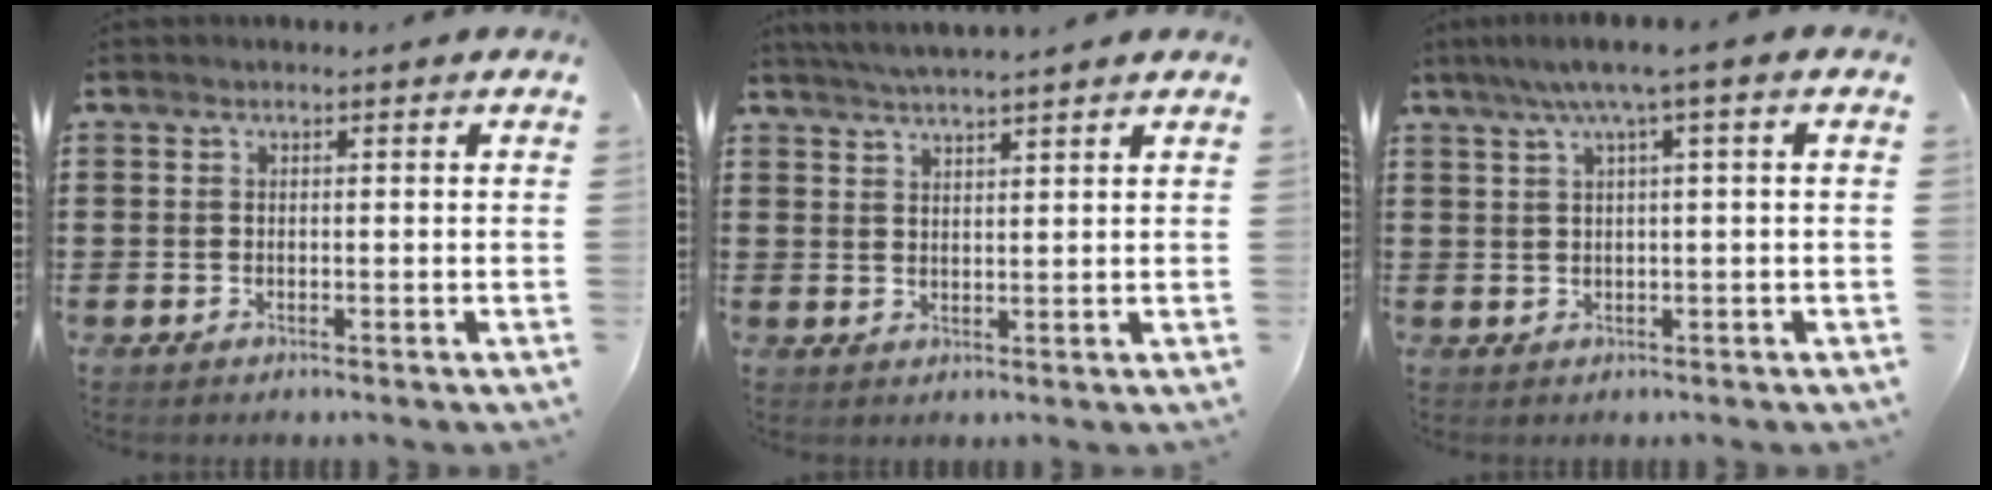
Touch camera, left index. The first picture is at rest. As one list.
[{"total": 3.4, "force": [3.2, -0.6, 0.9], "torque": [-0.026, -0.007, 0.060]}, {"total": 3.6, "force": [1.0, -0.2, 3.4], "torque": [-0.067, -0.001, 0.011]}]